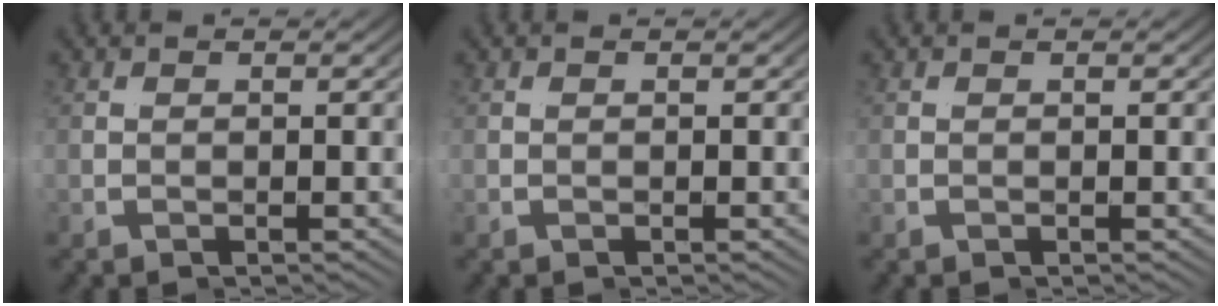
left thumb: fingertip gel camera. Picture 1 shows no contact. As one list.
[{"total": 0.0}, {"total": 0.0}]